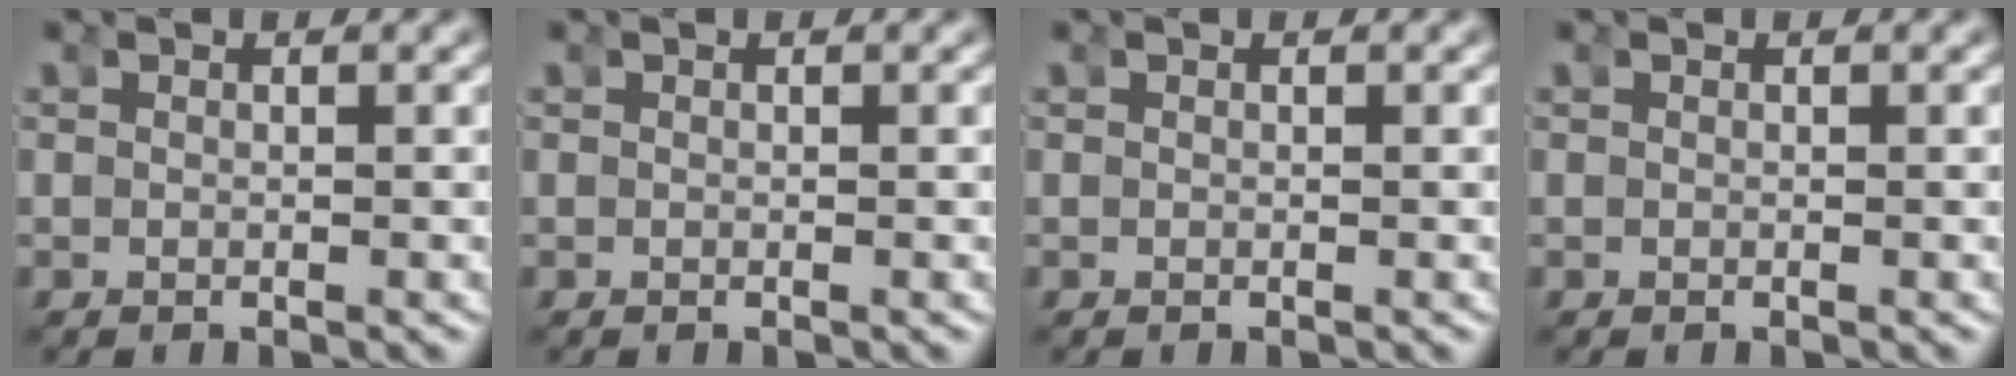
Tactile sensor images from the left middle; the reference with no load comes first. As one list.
[{"total": 0.0}, {"total": 0.0}, {"total": 0.0}]